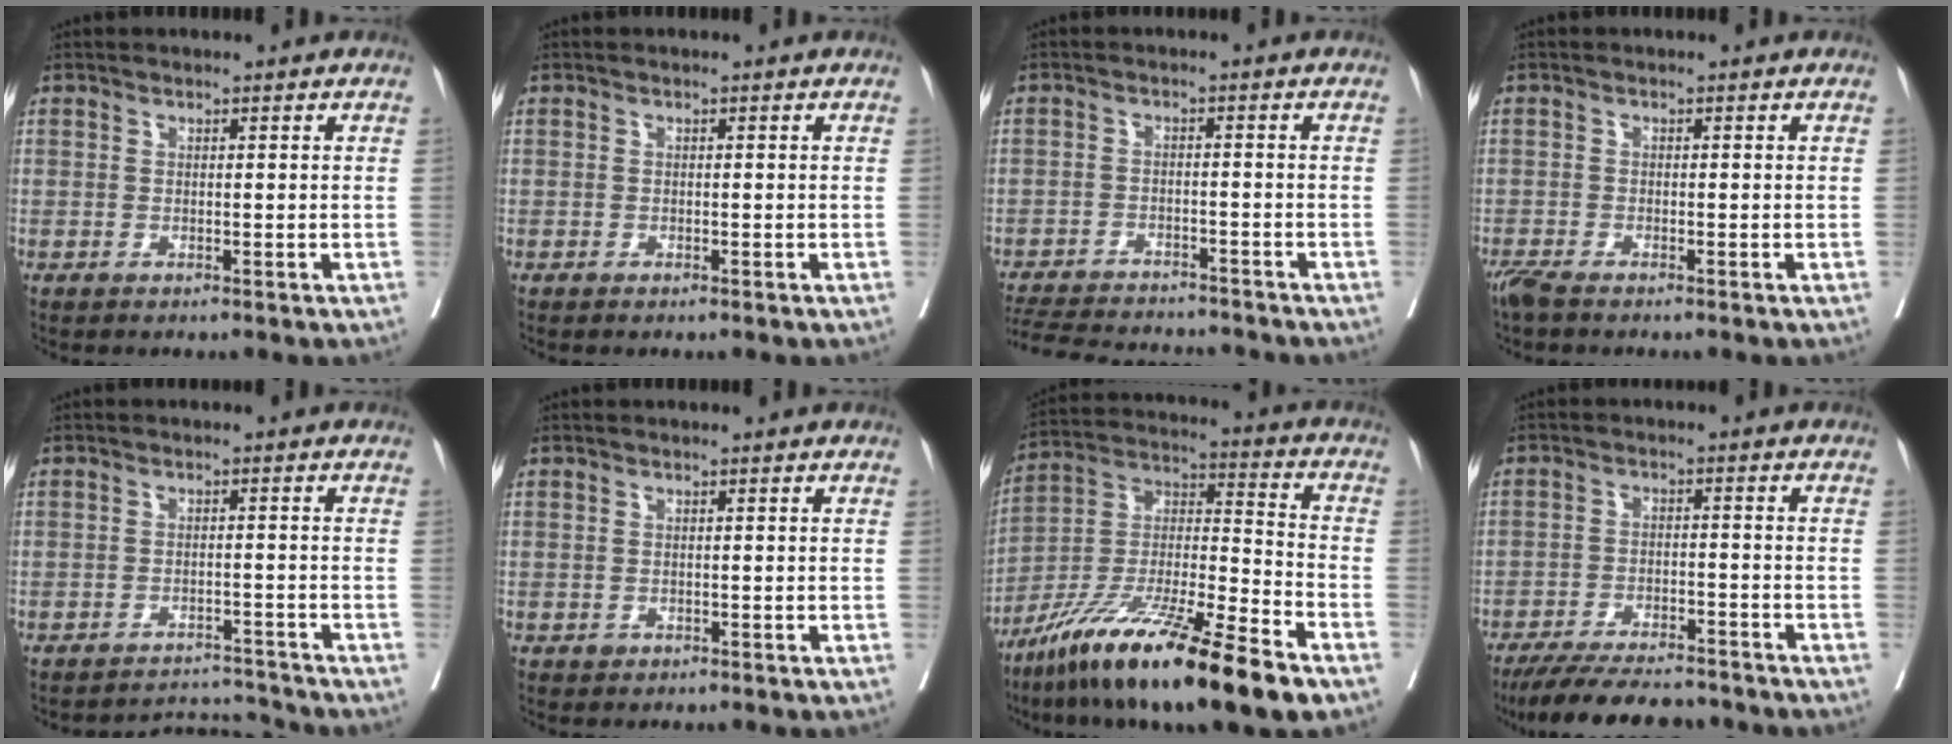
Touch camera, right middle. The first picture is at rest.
{"total": 0.0}
{"total": 14.5, "force": [-13.3, 3.0, 4.7], "torque": [-0.104, -0.007, -0.189]}
{"total": 3.3, "force": [-2.5, 1.0, 1.8], "torque": [-0.038, -0.009, -0.047]}
{"total": 4.7, "force": [-4.2, -0.9, -2.0], "torque": [0.033, 0.010, -0.062]}
{"total": 0.7, "force": [-0.3, 0.6, 0.1], "torque": [-0.001, 0.003, -0.003]}
{"total": 21.9, "force": [-14.5, 1.7, 16.3], "torque": [-0.285, -0.041, -0.259]}
{"total": 12.9, "force": [-11.5, 2.5, 5.2], "torque": [-0.079, -0.004, -0.170]}